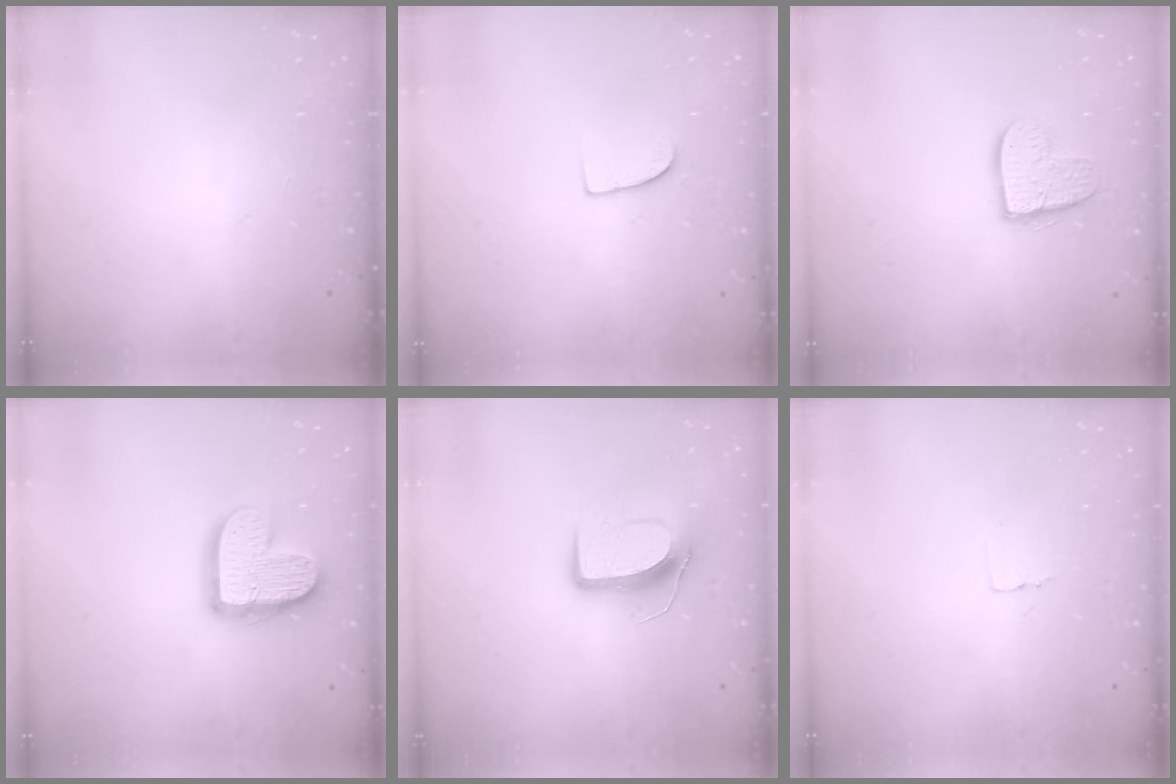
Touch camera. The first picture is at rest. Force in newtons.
{"total": 6.5, "press": 6.5, "slide": 0.5}
{"total": 11.6, "press": 11.6, "slide": 1.0}
{"total": 16.1, "press": 16.1, "slide": 1.3}
{"total": 9.6, "press": 9.6, "slide": 0.3}
{"total": 2.6, "press": 2.6, "slide": 0.1}